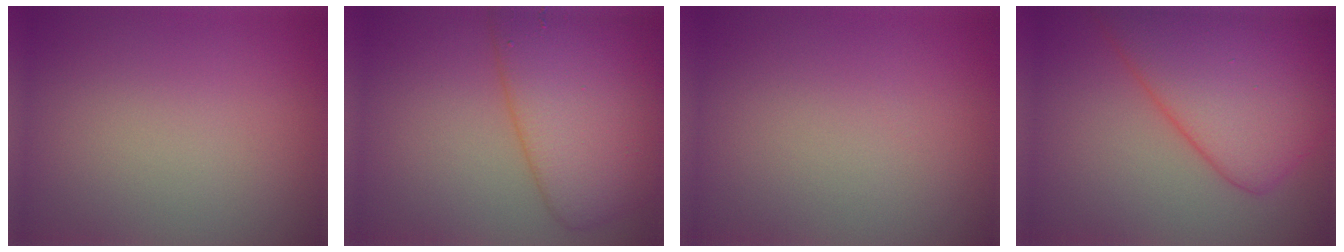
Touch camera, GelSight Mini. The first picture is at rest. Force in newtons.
{"total": 7.9, "press": 7.9, "slide": 0.2}
{"total": 0.0}
{"total": 9.2, "press": 9.2, "slide": 0.3}